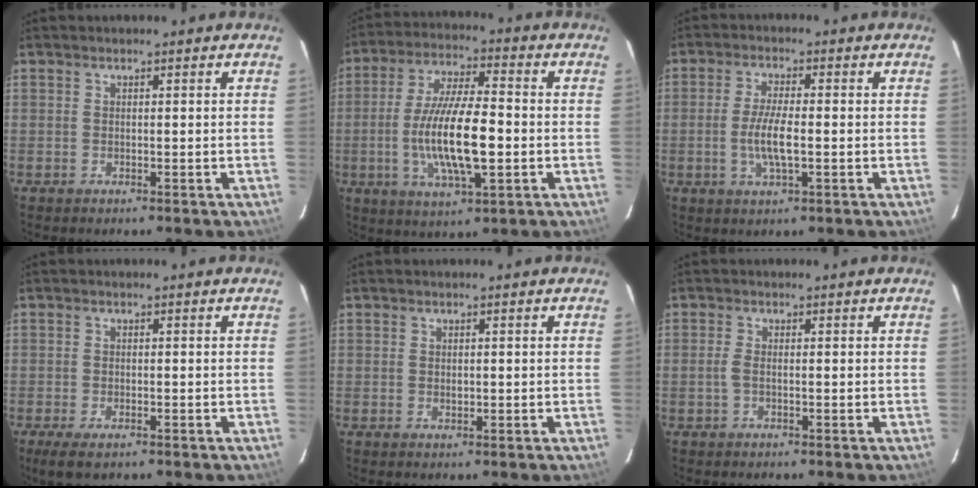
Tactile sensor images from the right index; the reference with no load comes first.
{"total": 14.7, "force": [-2.6, 3.9, 13.9], "torque": [-0.271, -0.010, -0.045]}
{"total": 6.0, "force": [-1.1, 1.4, 5.7], "torque": [-0.114, -0.006, -0.021]}
{"total": 4.2, "force": [-2.6, 1.5, 2.9], "torque": [-0.064, -0.015, -0.045]}
{"total": 0.9, "force": [0.1, 0.8, 0.4], "torque": [-0.005, 0.000, 0.004]}
{"total": 1.5, "force": [-0.3, 0.3, 1.4], "torque": [-0.031, 0.000, -0.008]}